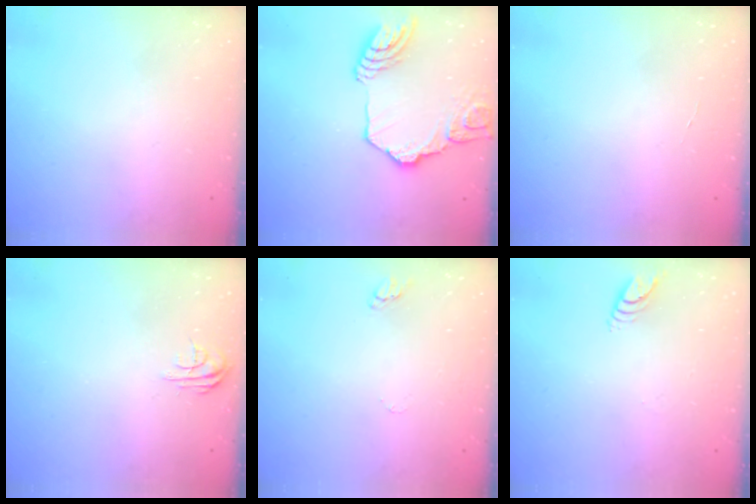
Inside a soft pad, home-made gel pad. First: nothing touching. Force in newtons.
{"total": 17.0, "press": 16.9, "slide": 1.9}
{"total": 2.1, "press": 2.1, "slide": 0.2}
{"total": 4.5, "press": 4.5, "slide": 0.4}
{"total": 2.9, "press": 2.9, "slide": 0.2}
{"total": 5.0, "press": 4.9, "slide": 0.4}